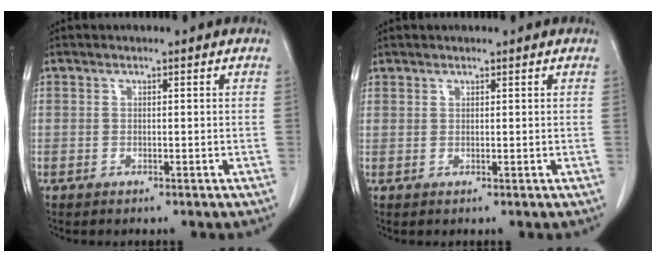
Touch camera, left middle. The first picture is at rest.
{"total": 0.7, "force": [0.6, 0.3, -0.1], "torque": [-0.001, -0.001, 0.011]}